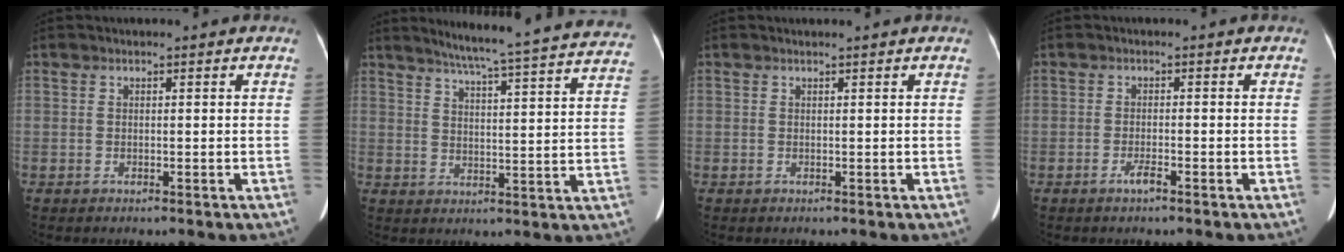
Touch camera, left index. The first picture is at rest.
{"total": 25.3, "force": [23.1, 0.3, 10.3], "torque": [-0.155, -0.050, 0.276]}
{"total": 0.0}
{"total": 1.6, "force": [-1.2, 0.0, 1.1], "torque": [-0.024, -0.005, -0.023]}